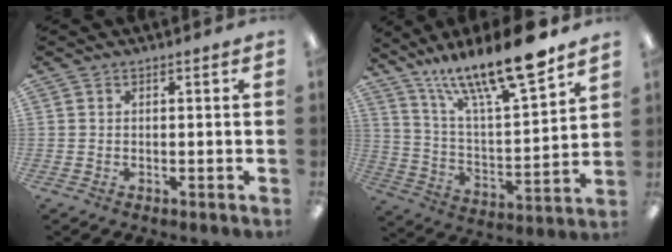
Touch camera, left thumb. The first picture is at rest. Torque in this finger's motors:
{"motor_torque": [0.41, 0.31, 1.47, -1.30, 0.20]}